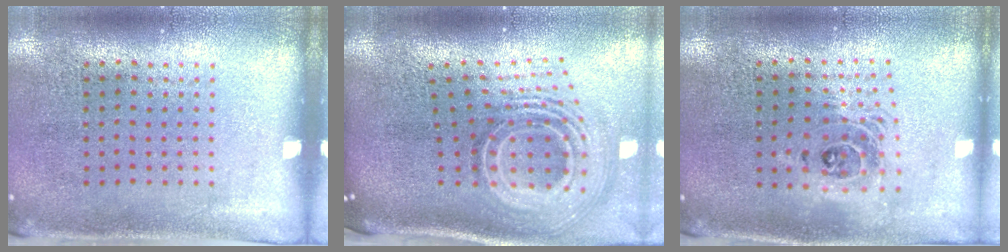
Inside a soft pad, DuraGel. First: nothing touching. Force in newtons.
{"total": 2.9, "press": 1.8, "slide": 2.2}
{"total": 1.7, "press": 1.4, "slide": 0.9}